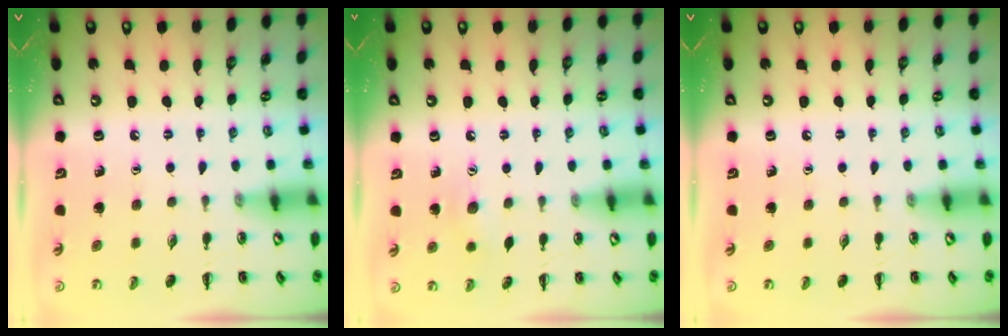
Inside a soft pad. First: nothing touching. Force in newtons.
{"total": 6.8, "press": 6.6, "slide": 1.7}
{"total": 0.0}